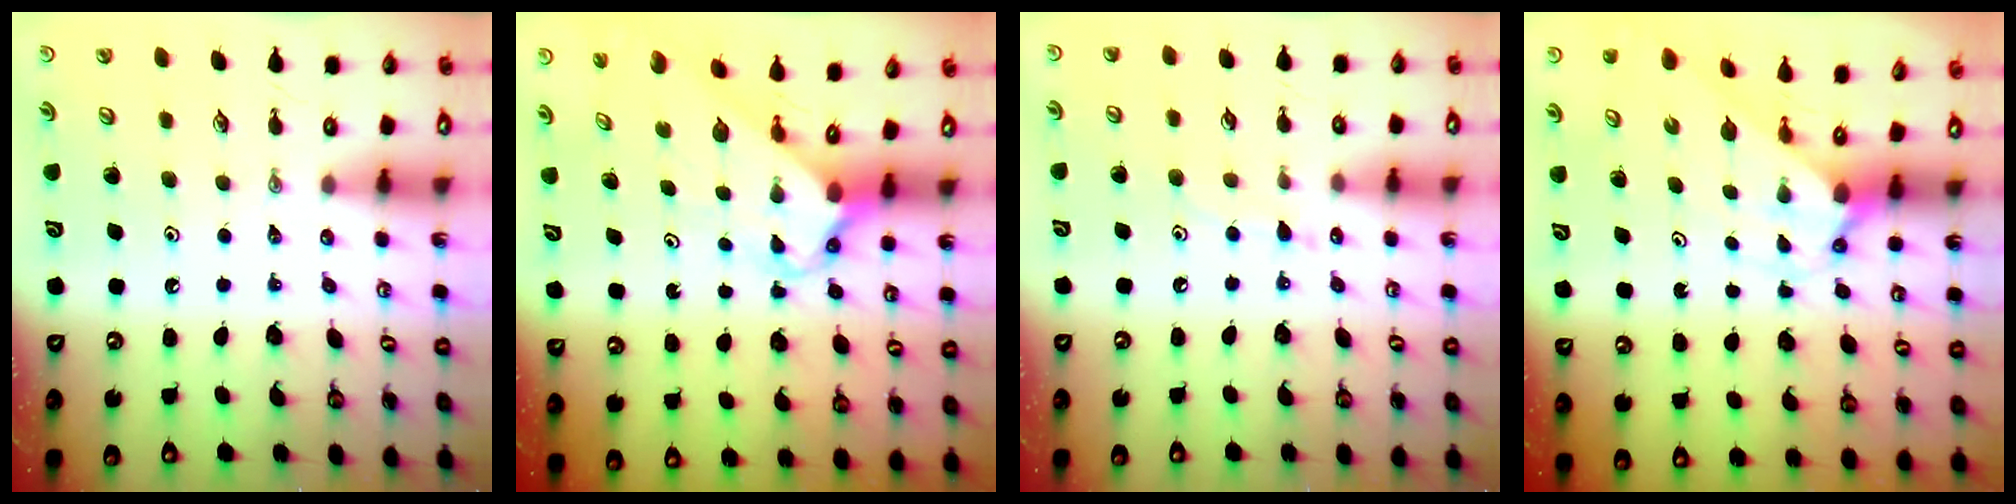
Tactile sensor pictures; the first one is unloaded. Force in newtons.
{"total": 2.4, "press": 2.4, "slide": 0.2}
{"total": 6.0, "press": 6.0, "slide": 0.6}
{"total": 2.0, "press": 2.0, "slide": 0.2}